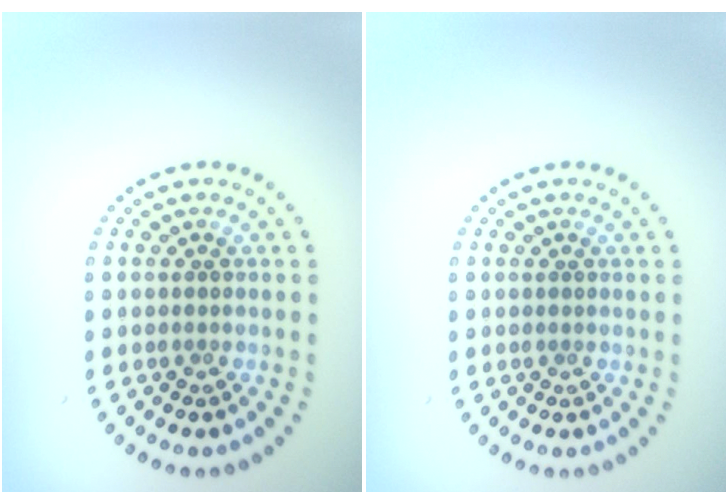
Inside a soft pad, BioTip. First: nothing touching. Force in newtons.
{"total": 0.0}